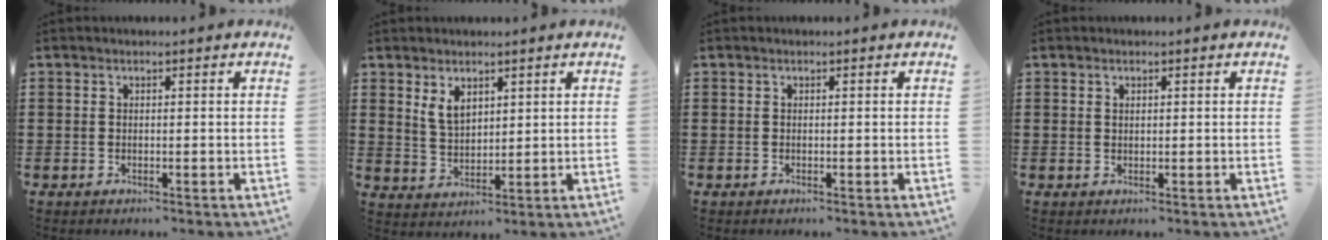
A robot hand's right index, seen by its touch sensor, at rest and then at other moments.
{"total": 4.0, "force": [2.3, 2.3, 2.4], "torque": [-0.054, 0.007, 0.042]}
{"total": 0.0}
{"total": 0.7, "force": [0.4, 0.4, 0.3], "torque": [-0.008, 0.002, 0.009]}